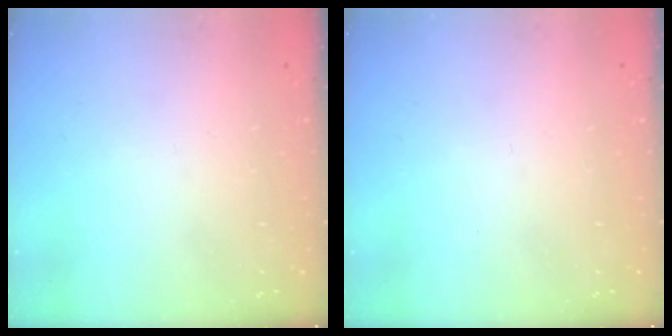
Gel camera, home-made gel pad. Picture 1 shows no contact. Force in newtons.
{"total": 0.0}